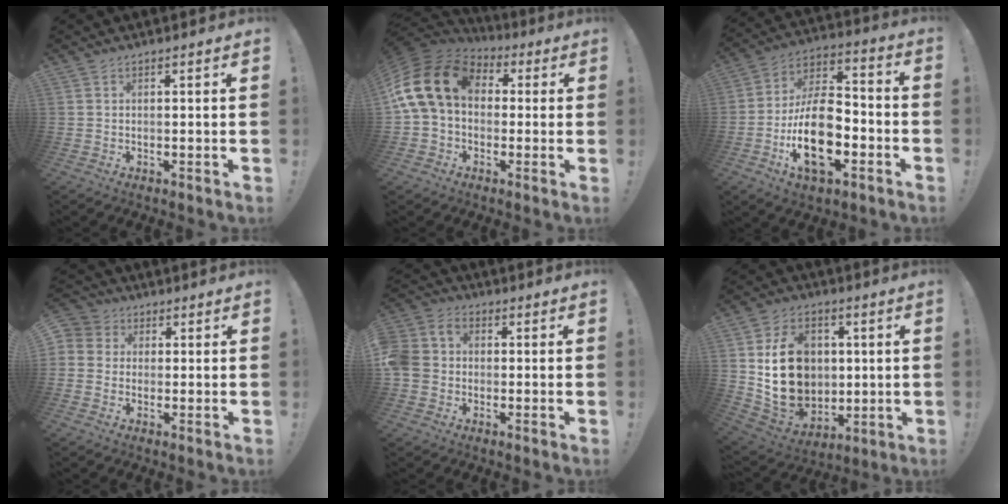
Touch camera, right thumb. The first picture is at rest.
{"total": 17.6, "force": [3.6, 12.4, 12.0], "torque": [-0.222, 0.005, 0.068]}
{"total": 20.4, "force": [-6.8, 11.2, 15.7], "torque": [-0.284, 0.034, -0.111]}
{"total": 4.6, "force": [-0.3, 4.4, 1.4], "torque": [-0.024, 0.007, -0.005]}
{"total": 7.3, "force": [-2.1, 6.1, 3.3], "torque": [-0.080, 0.024, -0.037]}
{"total": 20.0, "force": [2.4, 15.8, 12.0], "torque": [-0.204, -0.014, 0.058]}